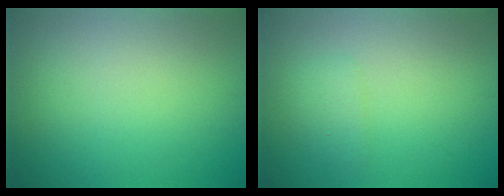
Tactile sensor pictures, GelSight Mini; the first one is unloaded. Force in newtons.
{"total": 1.4, "press": 1.4, "slide": 0.1}